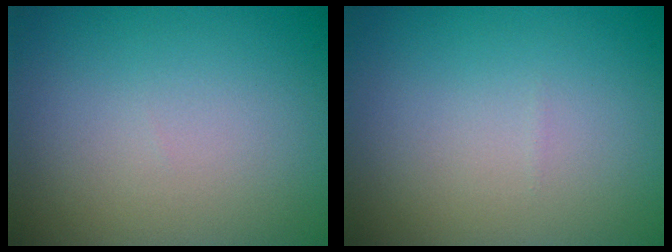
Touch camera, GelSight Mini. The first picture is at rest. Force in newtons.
{"total": 0.0}